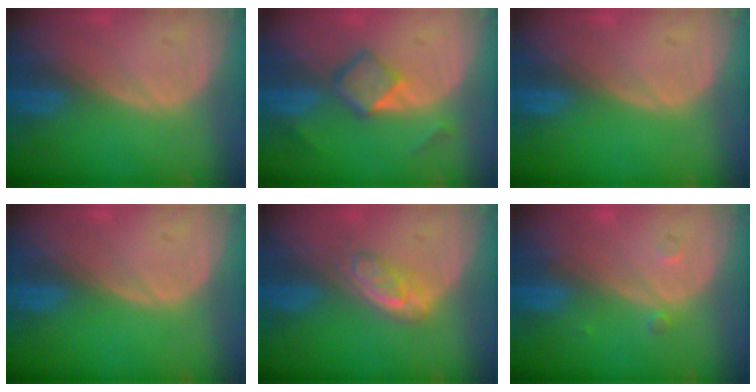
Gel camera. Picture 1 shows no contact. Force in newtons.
{"total": 5.0, "press": 4.6, "slide": 2.0}
{"total": 0.0}
{"total": 0.0}
{"total": 3.8, "press": 3.8, "slide": 0.1}
{"total": 1.3, "press": 1.3, "slide": 0.1}